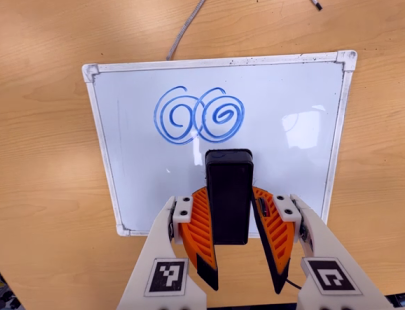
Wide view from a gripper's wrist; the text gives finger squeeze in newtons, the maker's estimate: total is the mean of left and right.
{"total": 5.6, "left": 5.1, "right": 6.2}